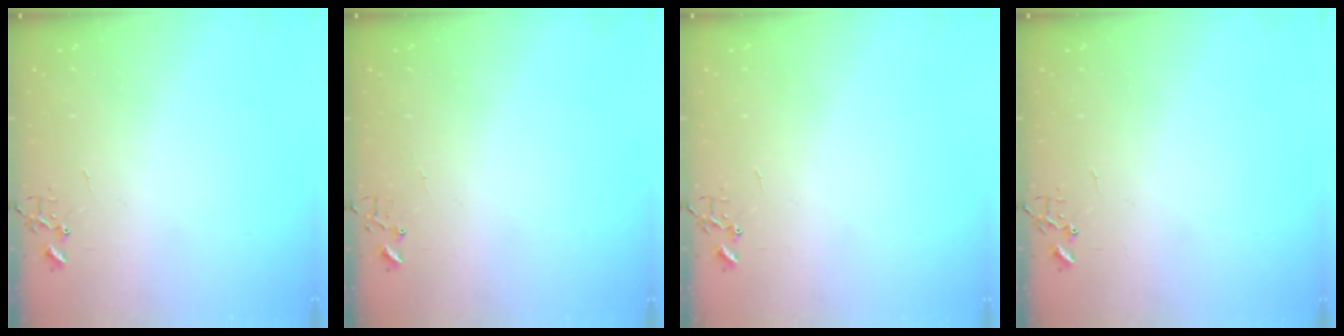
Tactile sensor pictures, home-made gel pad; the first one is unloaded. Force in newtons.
{"total": 5.0, "press": 5.0, "slide": 0.4}
{"total": 0.0}
{"total": 0.0}